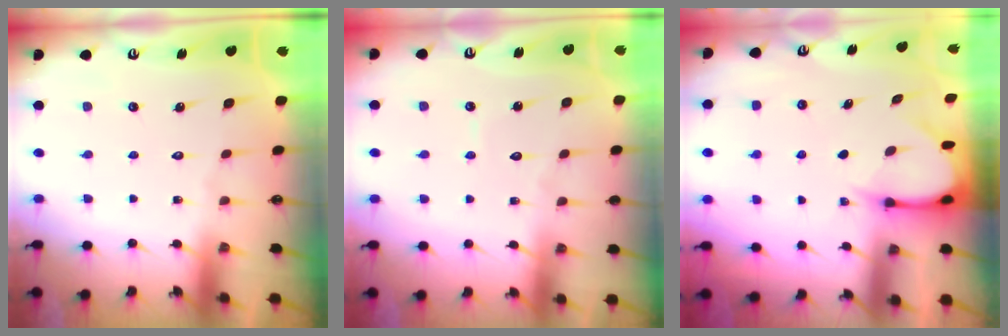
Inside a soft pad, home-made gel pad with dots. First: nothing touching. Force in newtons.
{"total": 3.5, "press": 3.4, "slide": 0.4}
{"total": 4.0, "press": 4.0, "slide": 0.4}